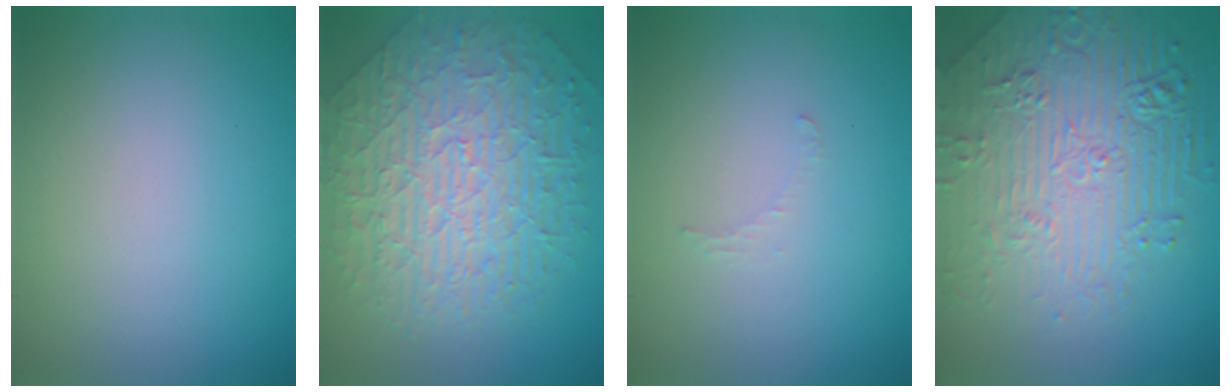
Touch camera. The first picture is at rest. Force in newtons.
{"total": 9.6, "press": 7.0, "slide": 6.5}
{"total": 0.7, "press": 0.7, "slide": 0.1}
{"total": 7.6, "press": 5.9, "slide": 4.7}